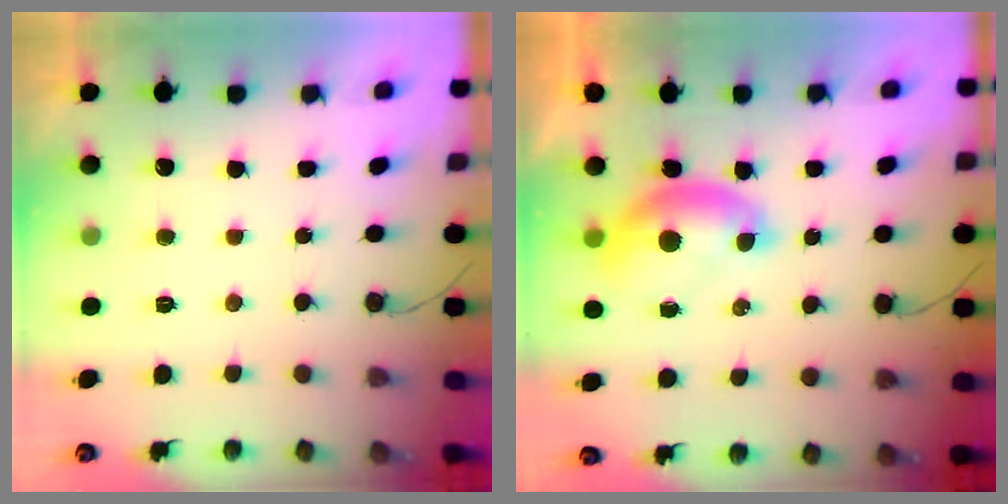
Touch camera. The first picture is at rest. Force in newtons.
{"total": 7.7, "press": 7.6, "slide": 1.0}